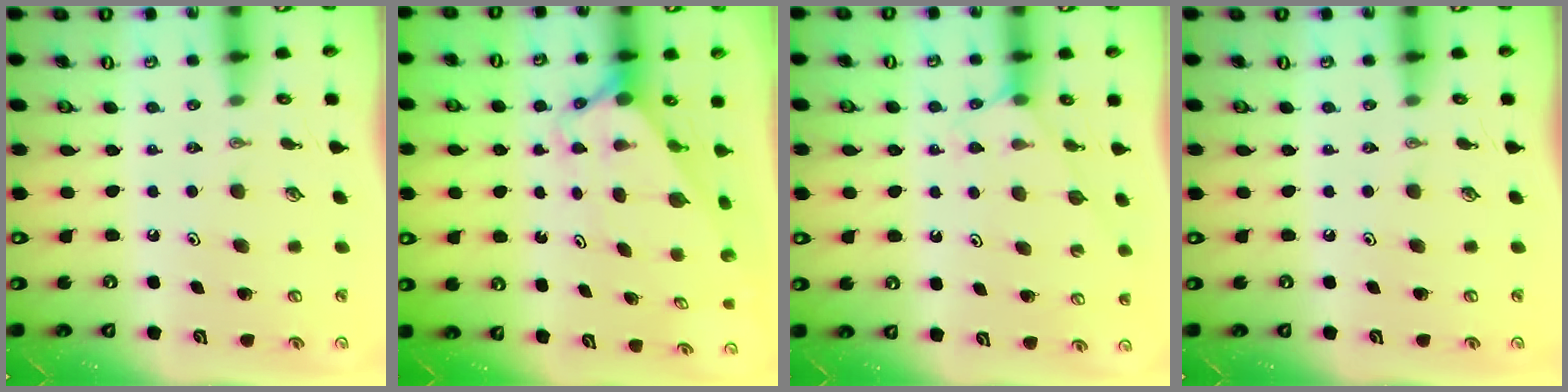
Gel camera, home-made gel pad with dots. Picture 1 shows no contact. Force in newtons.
{"total": 2.8, "press": 2.8, "slide": 0.0}
{"total": 5.4, "press": 5.3, "slide": 0.7}
{"total": 0.0}